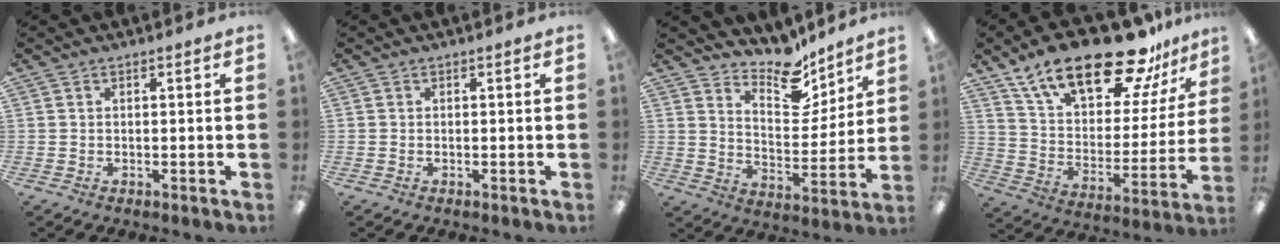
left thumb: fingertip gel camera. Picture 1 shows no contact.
{"total": 0.0}
{"total": 12.4, "force": [10.4, 5.2, 4.2], "torque": [-0.060, -0.083, 0.190]}
{"total": 24.0, "force": [17.4, 8.9, 13.9], "torque": [-0.239, -0.108, 0.300]}